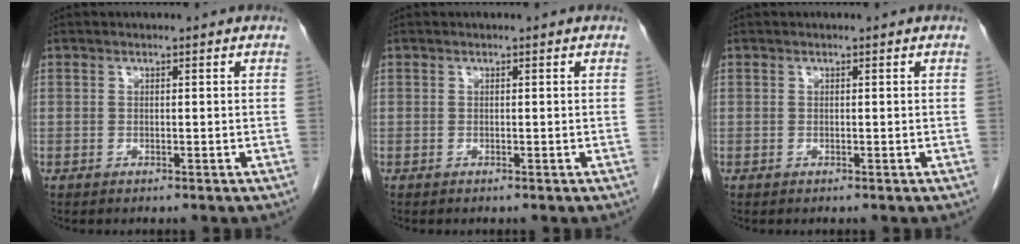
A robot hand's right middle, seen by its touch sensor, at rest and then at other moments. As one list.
[{"total": 0.0}, {"total": 0.0}]